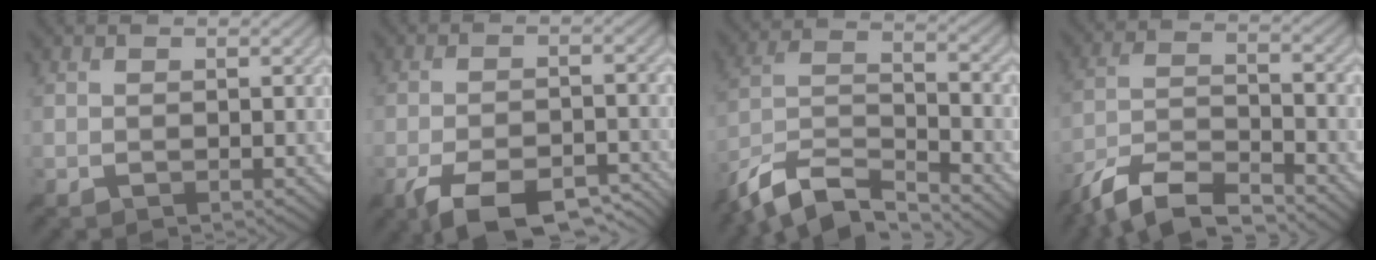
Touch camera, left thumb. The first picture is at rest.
{"total": 10.4, "force": [-7.0, 3.3, 7.0], "torque": [-0.125, -0.003, -0.117]}
{"total": 11.1, "force": [-8.8, 3.1, 6.0], "torque": [-0.129, -0.003, -0.180]}
{"total": 10.5, "force": [-8.5, 2.5, 5.6], "torque": [-0.120, -0.006, -0.169]}